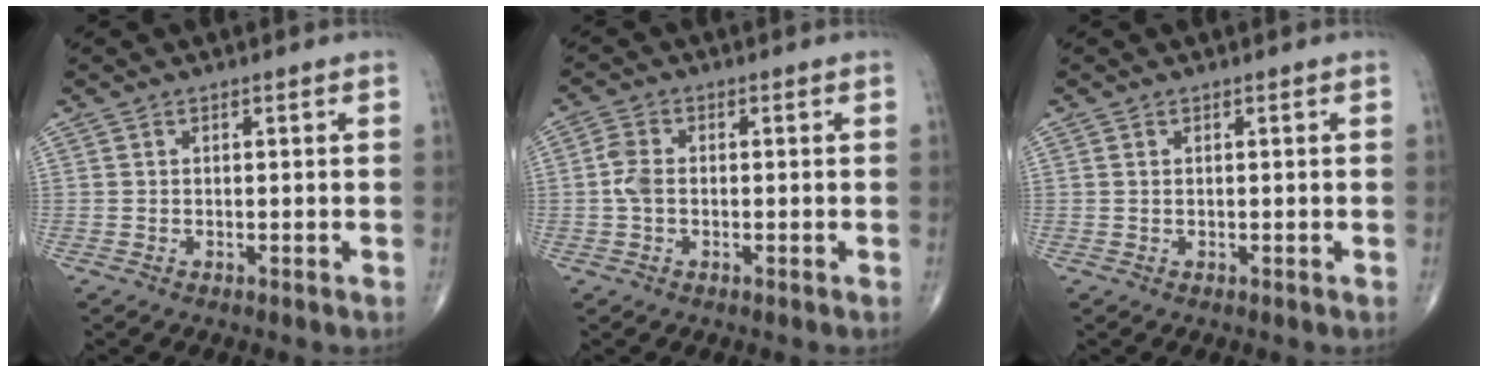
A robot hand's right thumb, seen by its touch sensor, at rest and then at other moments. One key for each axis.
{"total": 3.5, "fx": -0.3, "fy": 2.2, "fz": 2.7, "tx": -0.064, "ty": 0.008, "tz": -0.011}
{"total": 0.0}